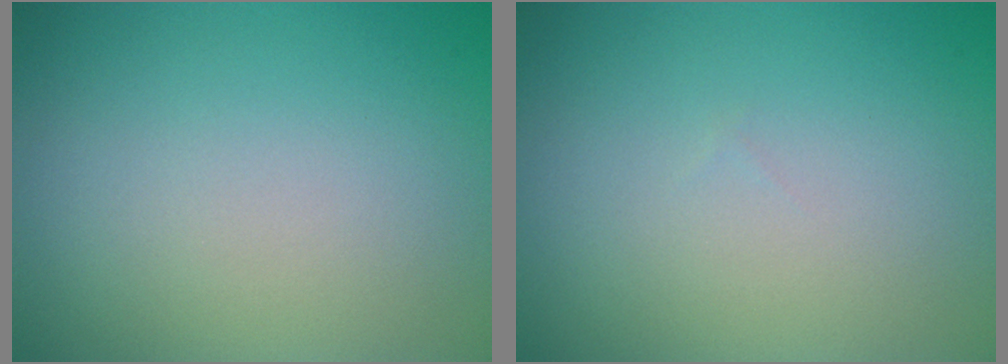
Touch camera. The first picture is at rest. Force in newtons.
{"total": 0.0}